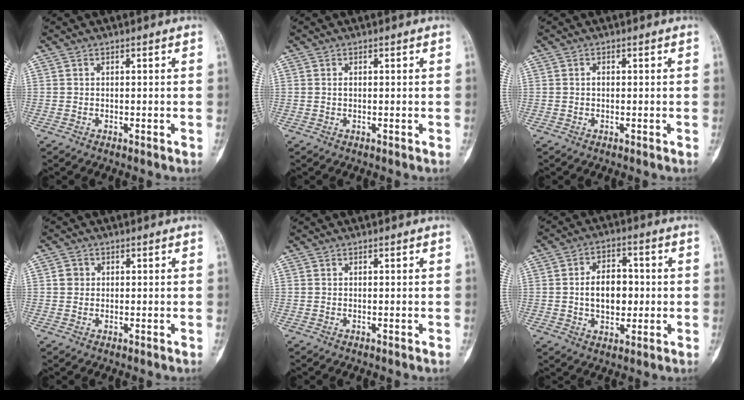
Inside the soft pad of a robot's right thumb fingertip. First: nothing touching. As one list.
[{"total": 0.5, "force": [-0.1, 0.2, 0.5], "torque": [-0.008, 0.000, -0.001]}, {"total": 0.7, "force": [-0.1, 0.4, 0.5], "torque": [-0.006, 0.002, -0.005]}, {"total": 1.8, "force": [0.2, 1.7, 0.5], "torque": [-0.001, 0.002, 0.002]}, {"total": 0.0}, {"total": 9.3, "force": [-0.2, 6.1, 7.0], "torque": [-0.086, 0.013, -0.006]}]